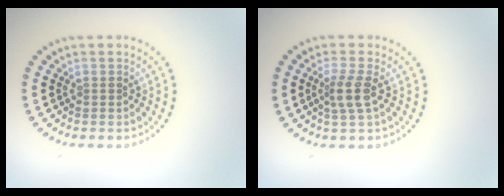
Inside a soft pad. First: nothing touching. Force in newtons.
{"total": 2.3, "press": 2.0, "slide": 1.3}